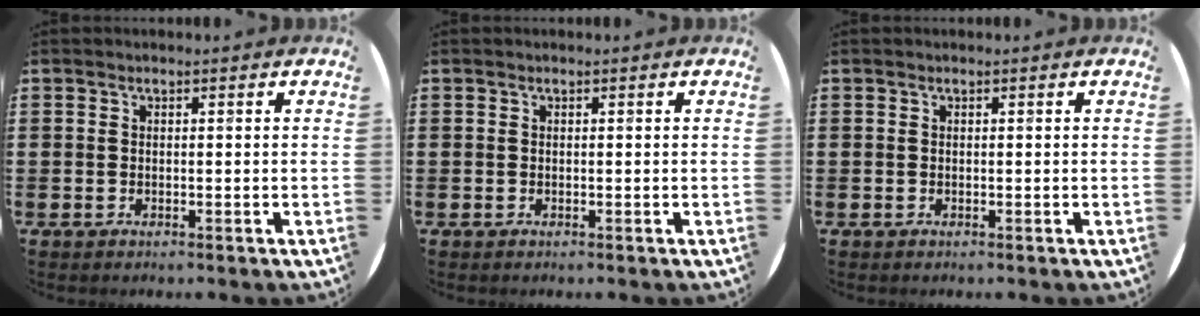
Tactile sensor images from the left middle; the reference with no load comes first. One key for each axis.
{"total": 0.0}
{"total": 0.0}